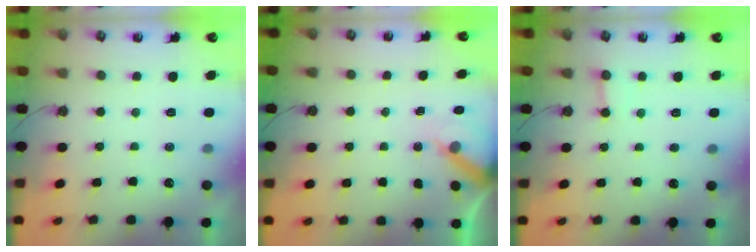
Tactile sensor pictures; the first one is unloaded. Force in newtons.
{"total": 6.4, "press": 6.3, "slide": 0.7}
{"total": 3.2, "press": 3.2, "slide": 0.2}